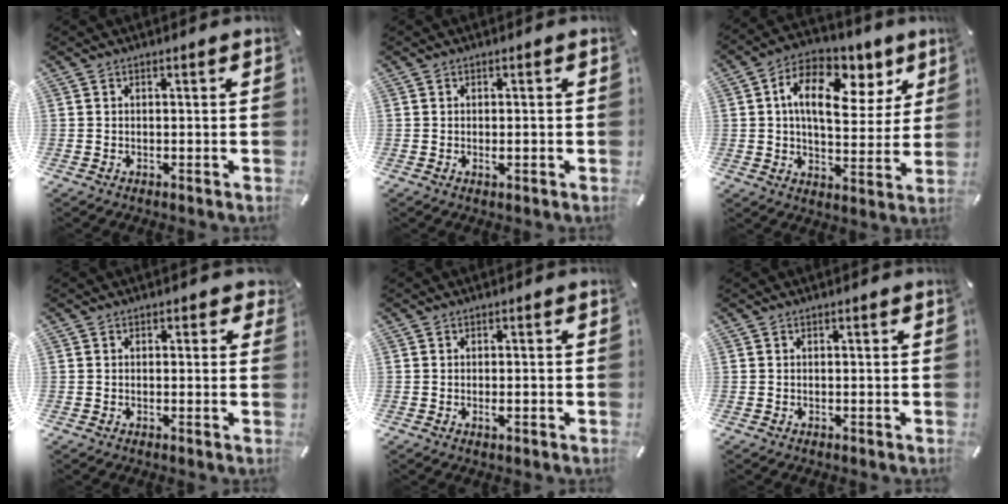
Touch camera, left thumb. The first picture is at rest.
{"total": 1.2, "force": [-0.3, 0.4, 1.0], "torque": [-0.019, -0.002, -0.005]}
{"total": 15.6, "force": [6.3, 9.3, 10.8], "torque": [-0.172, -0.022, 0.111]}
{"total": 1.5, "force": [0.2, 1.1, 0.9], "torque": [-0.001, 0.000, -0.002]}
{"total": 1.4, "force": [-0.4, 0.5, 1.3], "torque": [-0.022, -0.001, -0.008]}
{"total": 0.0}